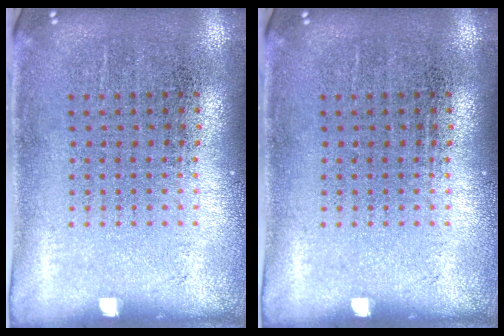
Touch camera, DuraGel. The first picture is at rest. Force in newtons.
{"total": 0.0}